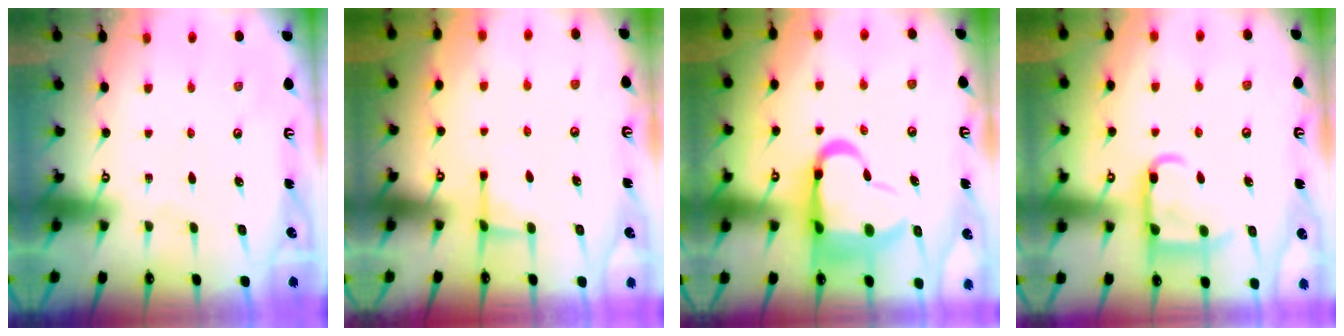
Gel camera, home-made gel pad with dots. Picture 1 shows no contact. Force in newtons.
{"total": 3.0, "press": 3.0, "slide": 0.7}
{"total": 16.6, "press": 16.5, "slide": 1.8}
{"total": 12.0, "press": 11.9, "slide": 1.4}